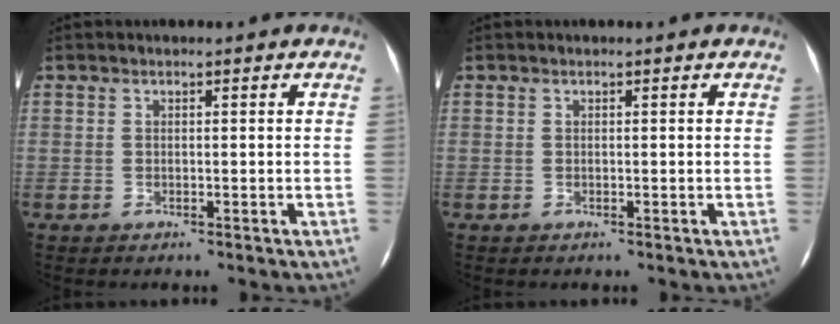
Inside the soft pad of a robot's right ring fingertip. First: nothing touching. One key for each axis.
{"total": 0.0}